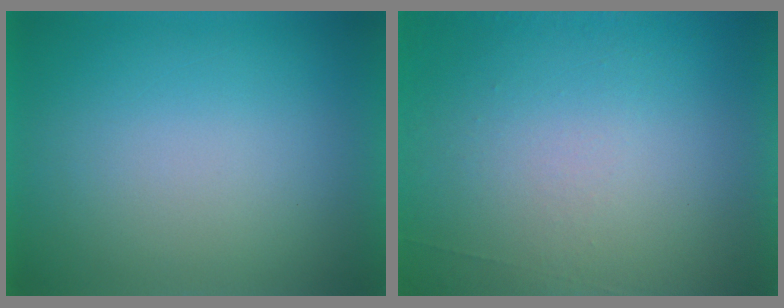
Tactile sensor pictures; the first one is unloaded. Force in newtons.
{"total": 6.8}